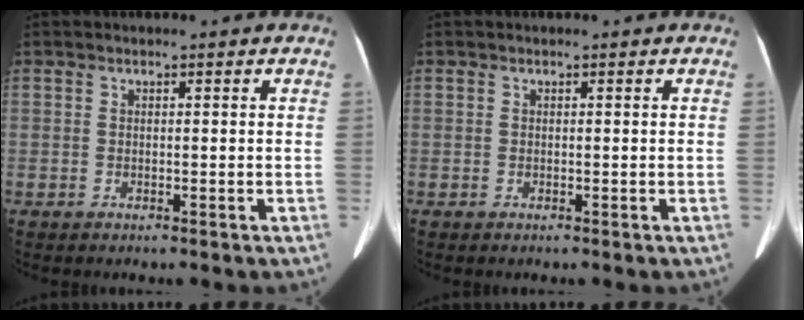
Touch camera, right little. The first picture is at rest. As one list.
[{"total": 0.0}]